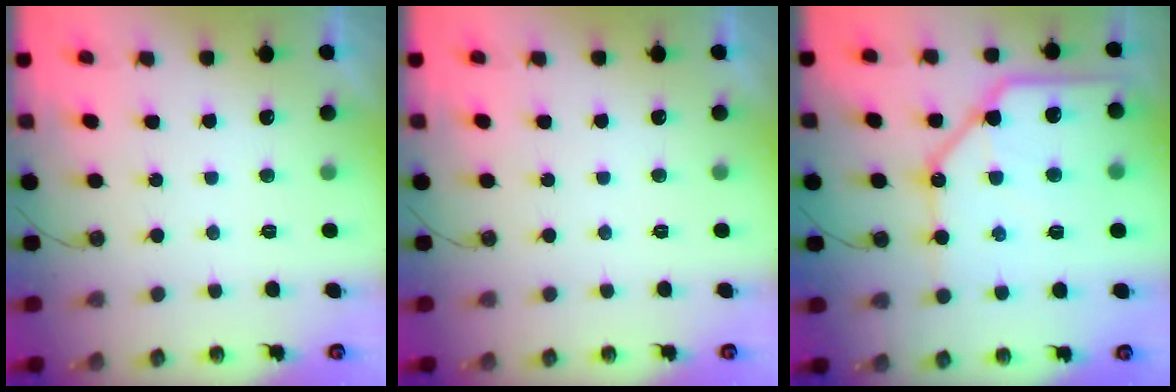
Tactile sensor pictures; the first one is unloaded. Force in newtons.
{"total": 0.0}
{"total": 17.9, "press": 17.8, "slide": 2.1}